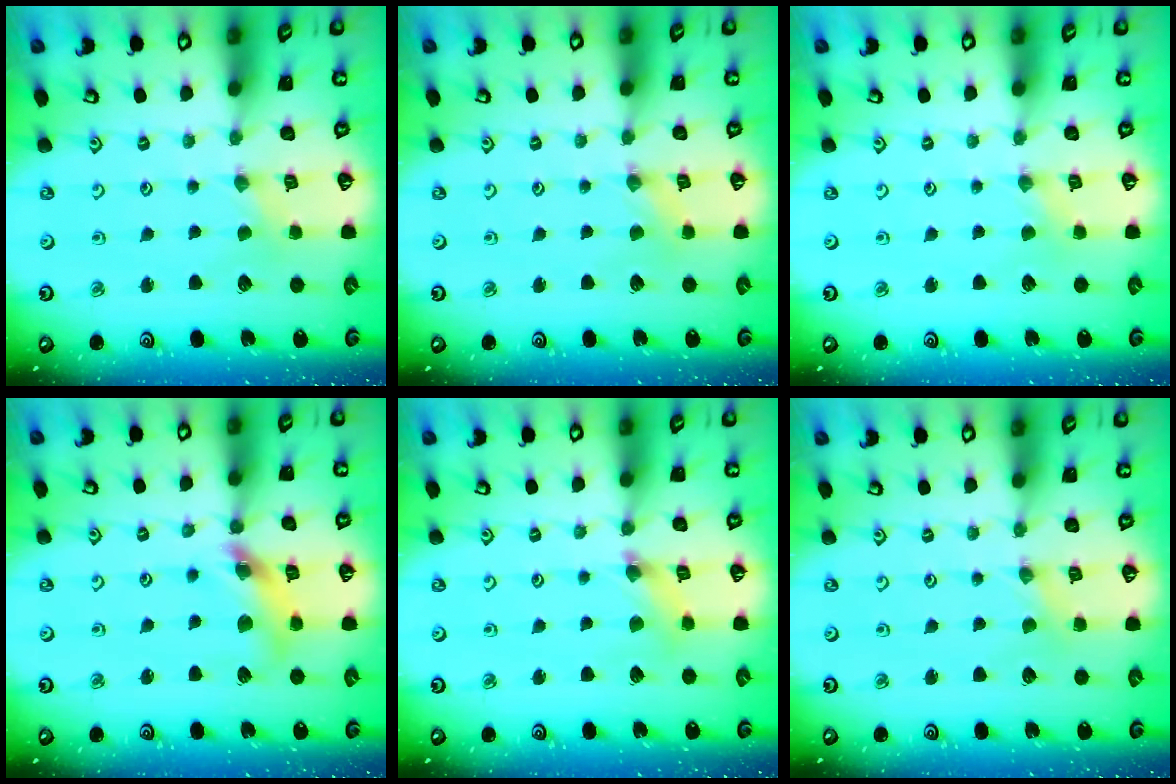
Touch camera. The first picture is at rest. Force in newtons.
{"total": 0.9, "press": 0.9, "slide": 0.2}
{"total": 0.0}
{"total": 11.9, "press": 11.8, "slide": 1.5}
{"total": 3.9, "press": 3.9, "slide": 0.4}
{"total": 0.0}